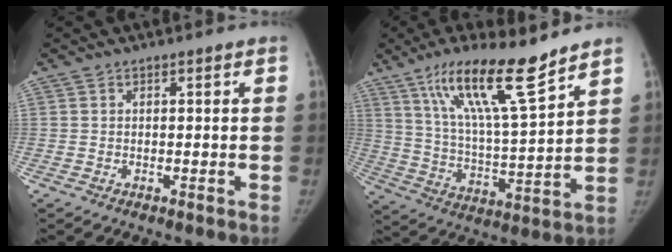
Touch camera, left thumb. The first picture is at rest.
{"total": 16.9, "force": [11.6, 2.4, 12.1], "torque": [-0.201, -0.062, 0.210]}